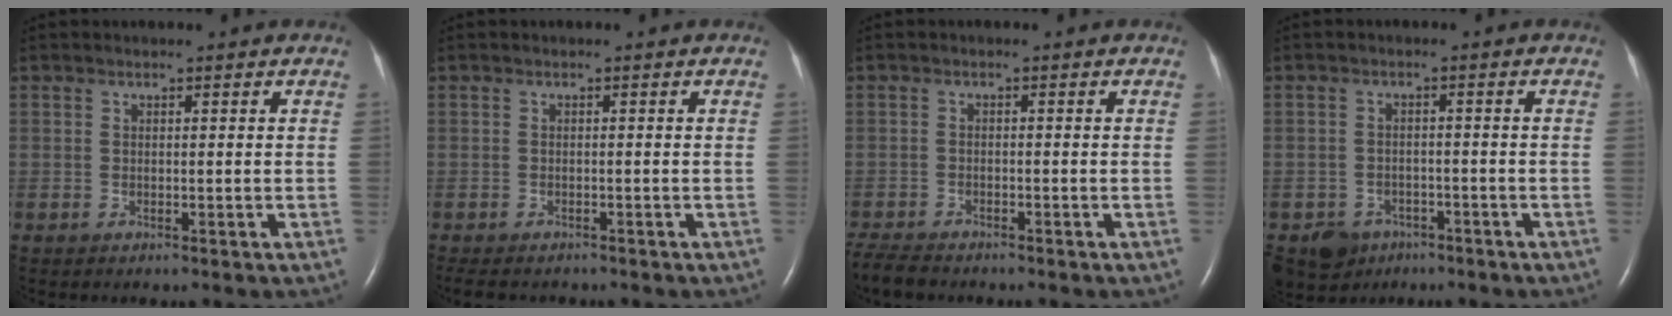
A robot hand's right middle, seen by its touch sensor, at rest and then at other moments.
{"total": 5.8, "force": [-4.9, 2.0, 2.3], "torque": [-0.034, -0.007, -0.065]}
{"total": 4.6, "force": [-4.2, 1.1, 1.5], "torque": [-0.031, -0.015, -0.074]}
{"total": 5.0, "force": [-3.3, 3.8, 0.5], "torque": [-0.009, 0.005, -0.047]}